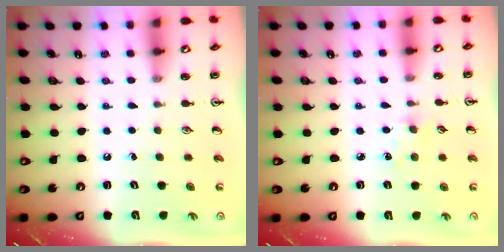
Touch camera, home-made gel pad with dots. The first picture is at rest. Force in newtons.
{"total": 1.9, "press": 1.9, "slide": 0.3}